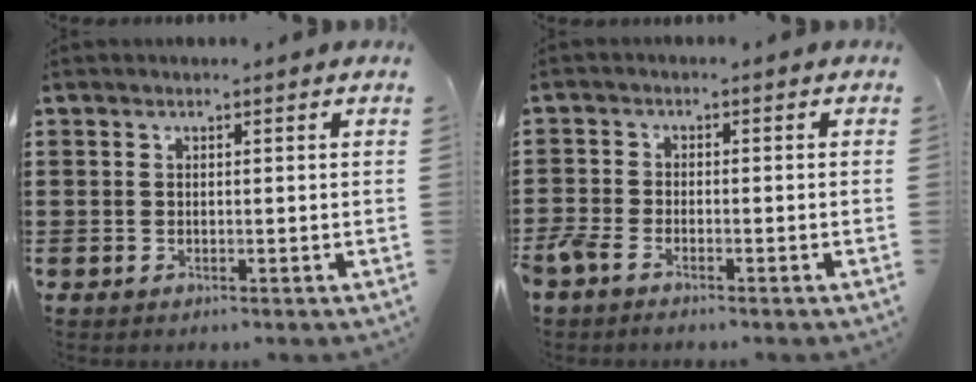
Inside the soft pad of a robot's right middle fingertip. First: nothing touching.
{"total": 2.3, "force": [-1.9, 0.7, 1.1], "torque": [-0.041, -0.005, -0.043]}